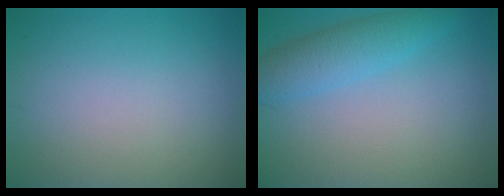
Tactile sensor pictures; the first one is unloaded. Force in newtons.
{"total": 3.6, "press": 3.6, "slide": 0.1}